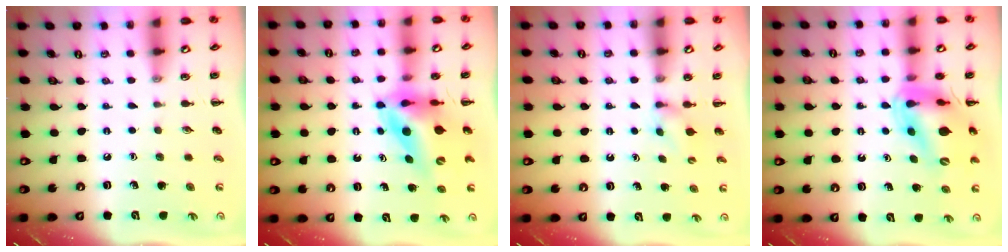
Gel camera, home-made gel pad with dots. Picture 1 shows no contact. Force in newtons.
{"total": 10.4, "press": 9.9, "slide": 3.1}
{"total": 2.5, "press": 2.3, "slide": 1.0}
{"total": 14.8, "press": 14.0, "slide": 4.6}